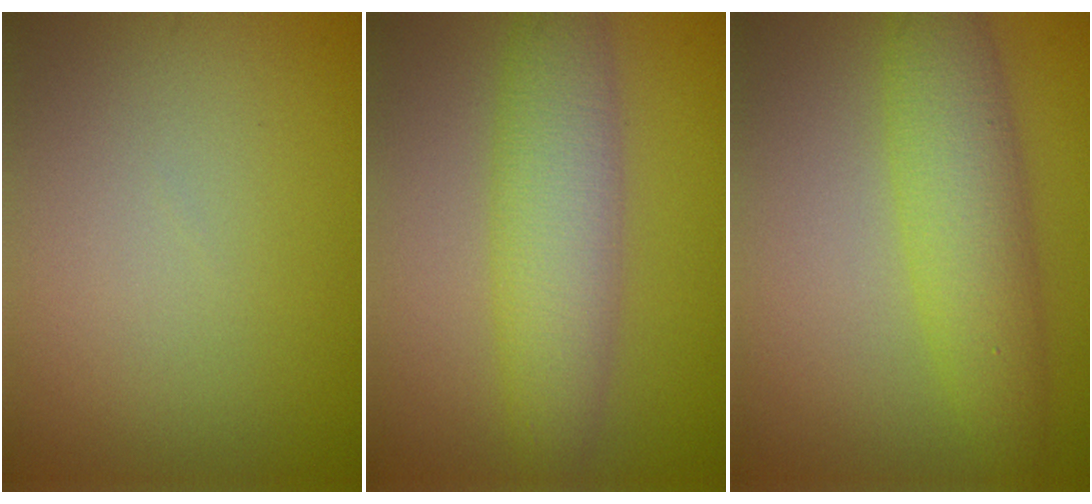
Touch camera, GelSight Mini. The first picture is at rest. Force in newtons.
{"total": 5.7, "press": 5.6, "slide": 0.3}
{"total": 5.4, "press": 5.4, "slide": 0.1}